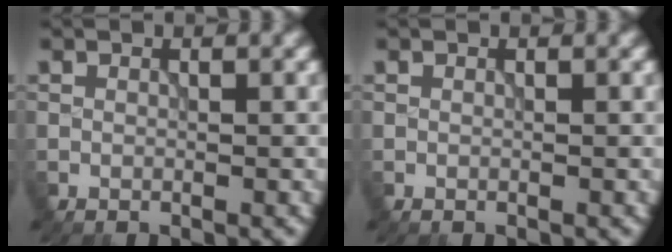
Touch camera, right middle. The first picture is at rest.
{"total": 0.0}